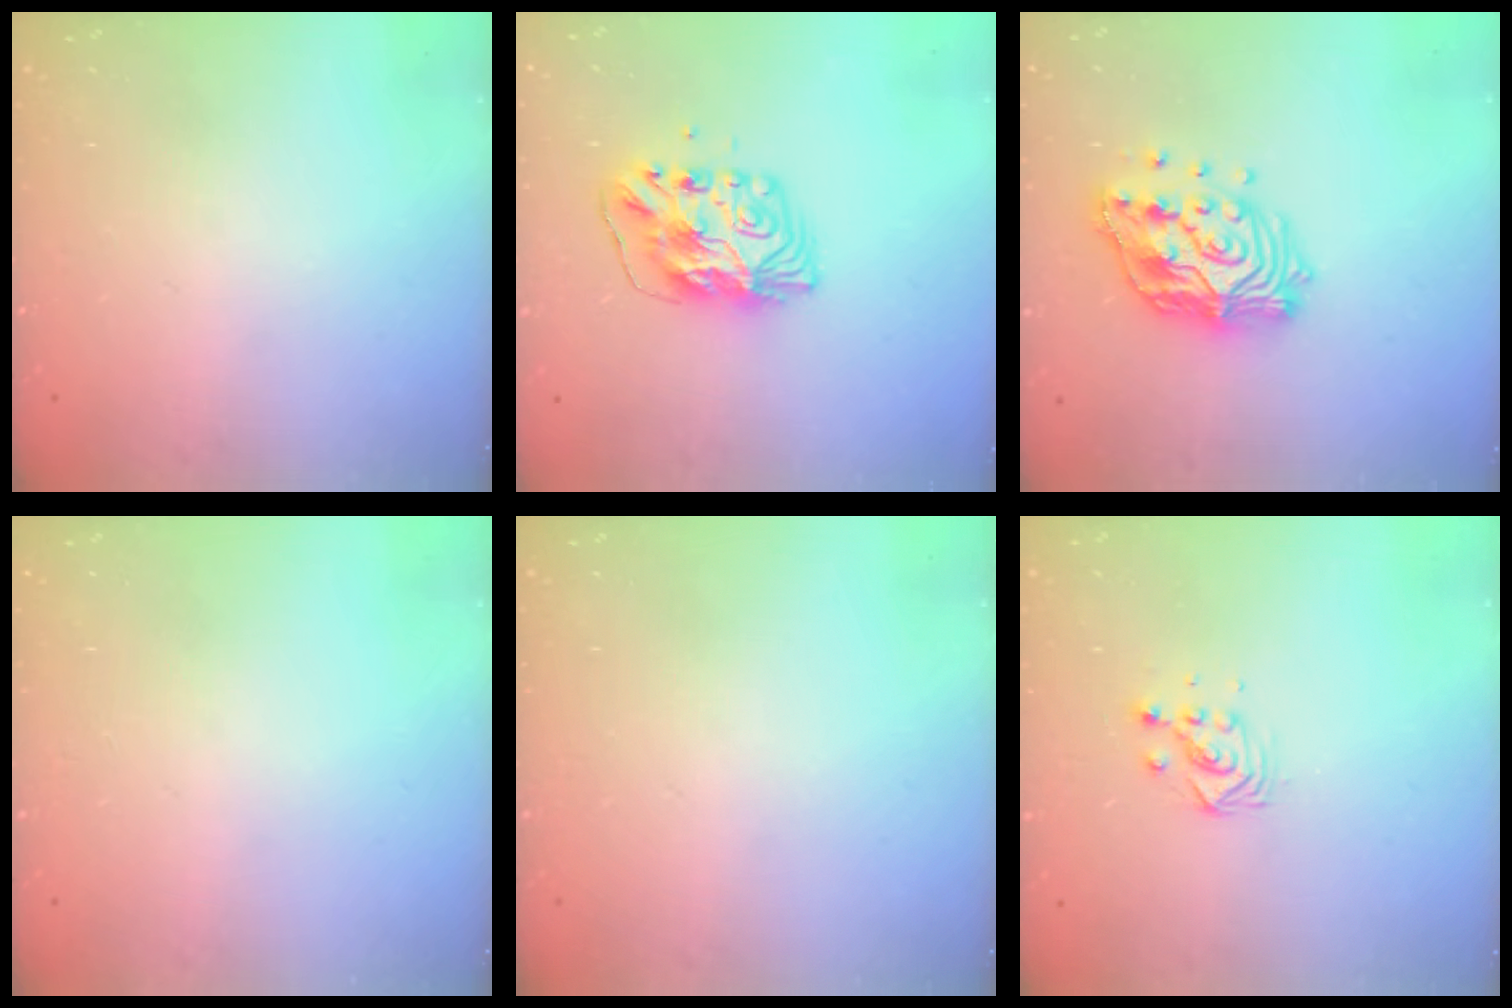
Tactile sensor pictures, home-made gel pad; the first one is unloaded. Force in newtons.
{"total": 10.3, "press": 10.3, "slide": 0.8}
{"total": 15.9, "press": 15.8, "slide": 1.5}
{"total": 0.0}
{"total": 0.0}
{"total": 3.4, "press": 3.4, "slide": 0.2}